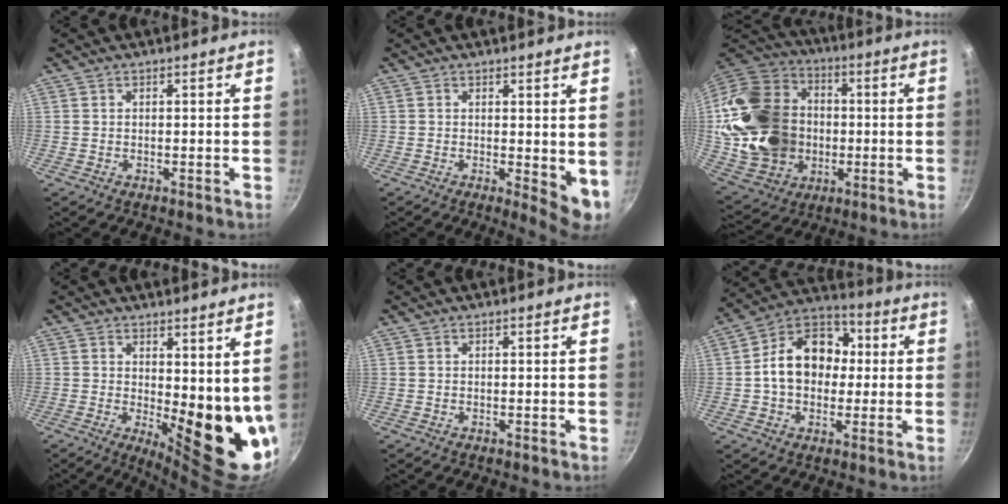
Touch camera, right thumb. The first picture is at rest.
{"total": 5.7, "force": [0.8, 2.3, 5.1], "torque": [-0.060, -0.008, 0.014]}
{"total": 26.3, "force": [-0.5, 21.2, 15.7], "torque": [-0.274, 0.041, 0.010]}
{"total": 13.6, "force": [2.5, 5.3, 12.2], "torque": [-0.132, -0.043, 0.046]}
{"total": 0.0}
{"total": 15.0, "force": [0.6, 11.4, 9.6], "torque": [-0.116, 0.034, -0.010]}